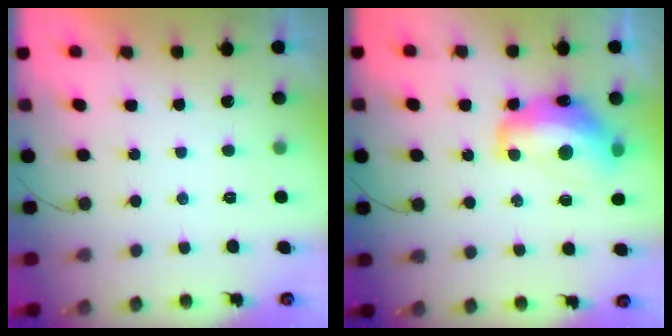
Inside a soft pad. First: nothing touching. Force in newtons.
{"total": 15.0, "press": 14.9, "slide": 1.8}